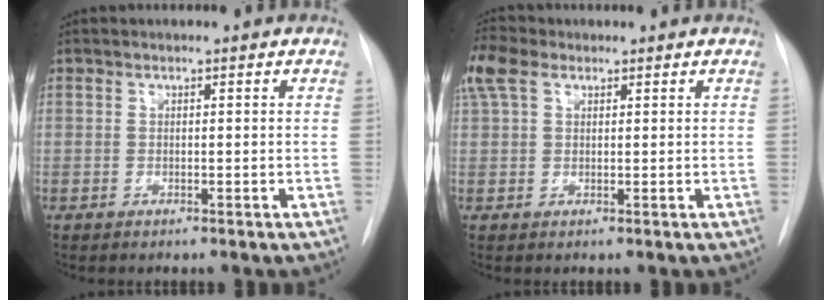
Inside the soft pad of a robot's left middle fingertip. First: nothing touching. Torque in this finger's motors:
{"motor_torque": [0.04, -0.03, 0.15, 0.17]}